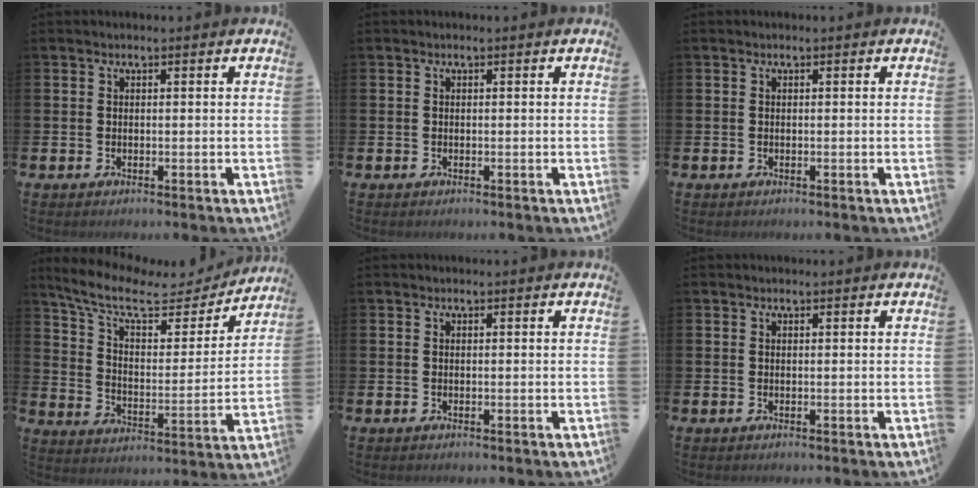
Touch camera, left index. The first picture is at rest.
{"total": 0.0}
{"total": 0.0}
{"total": 10.1, "force": [8.4, 3.4, 4.5], "torque": [-0.112, -0.052, 0.138]}
{"total": 0.0}
{"total": 0.0}